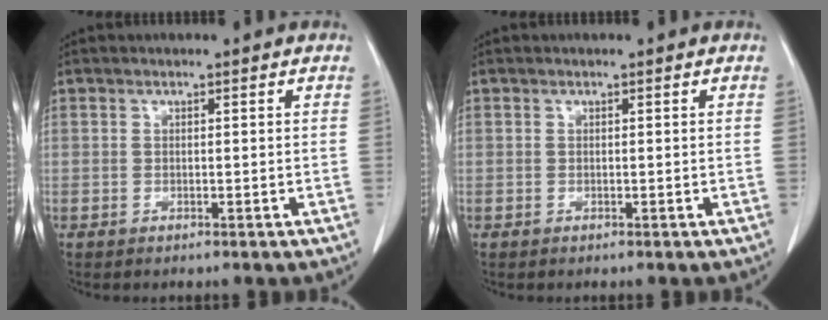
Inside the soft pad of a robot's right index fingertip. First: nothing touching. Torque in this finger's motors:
{"motor_torque": [-0.02, -0.02, 0.01, 0.01]}